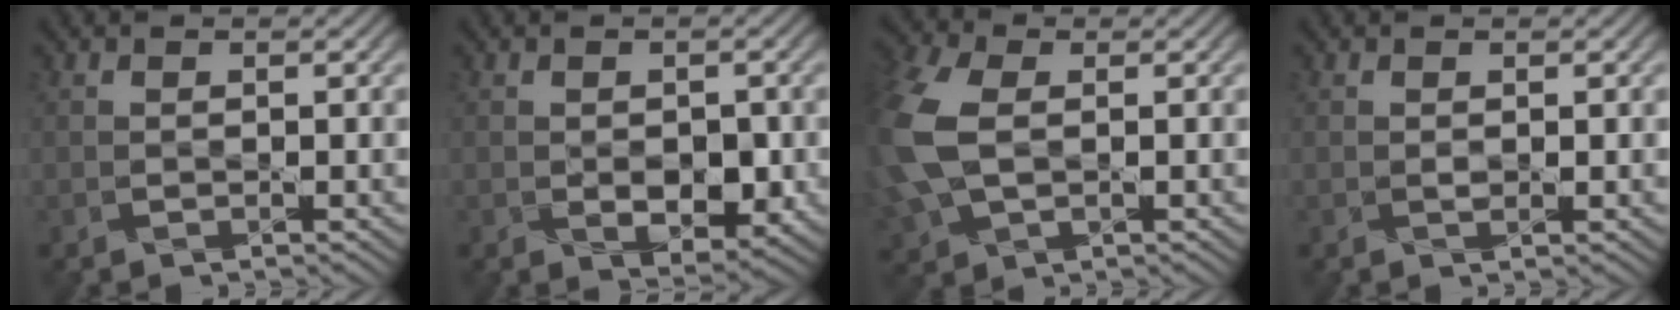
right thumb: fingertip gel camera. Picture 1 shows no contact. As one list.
[{"total": 4.3, "force": [-0.7, 2.7, 3.2], "torque": [-0.052, -0.013, -0.007]}, {"total": 11.9, "force": [0.7, 7.9, 8.9], "torque": [-0.271, -0.007, 0.017]}, {"total": 0.6, "force": [0.2, 0.3, 0.5], "torque": [-0.009, -0.002, 0.002]}]